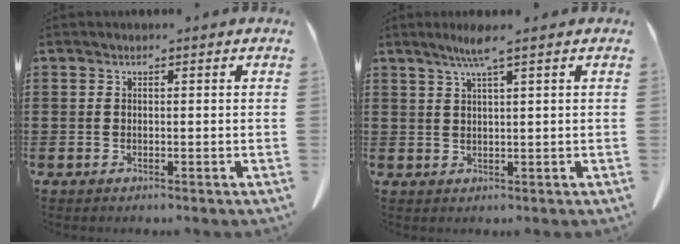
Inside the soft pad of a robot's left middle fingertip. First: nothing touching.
{"total": 3.7, "force": [2.3, -0.2, 2.9], "torque": [-0.061, 0.000, 0.041]}